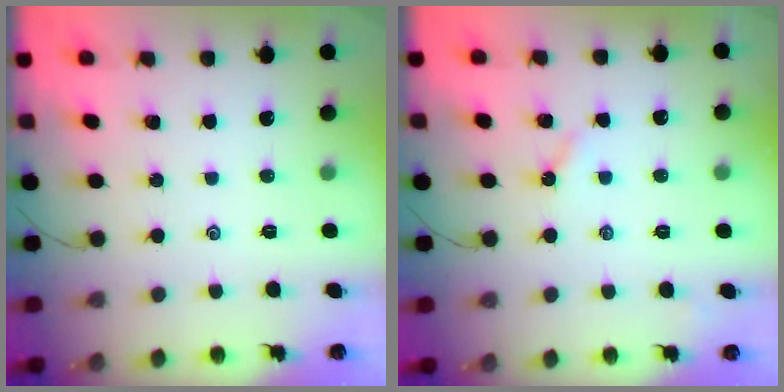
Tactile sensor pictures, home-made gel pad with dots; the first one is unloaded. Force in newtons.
{"total": 2.8, "press": 2.8, "slide": 0.5}